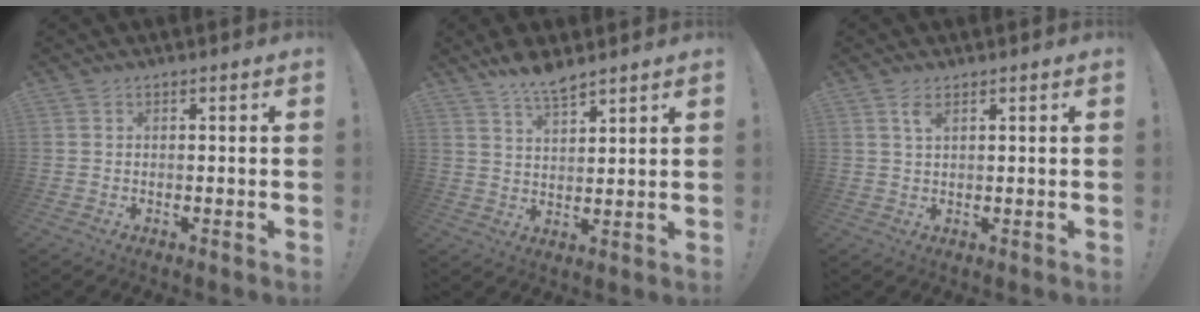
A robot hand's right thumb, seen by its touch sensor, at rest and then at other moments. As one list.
[{"total": 7.0, "force": [6.1, 1.6, 3.2], "torque": [-0.054, -0.038, 0.108]}, {"total": 2.7, "force": [1.4, 0.9, 2.1], "torque": [-0.028, -0.006, 0.023]}]